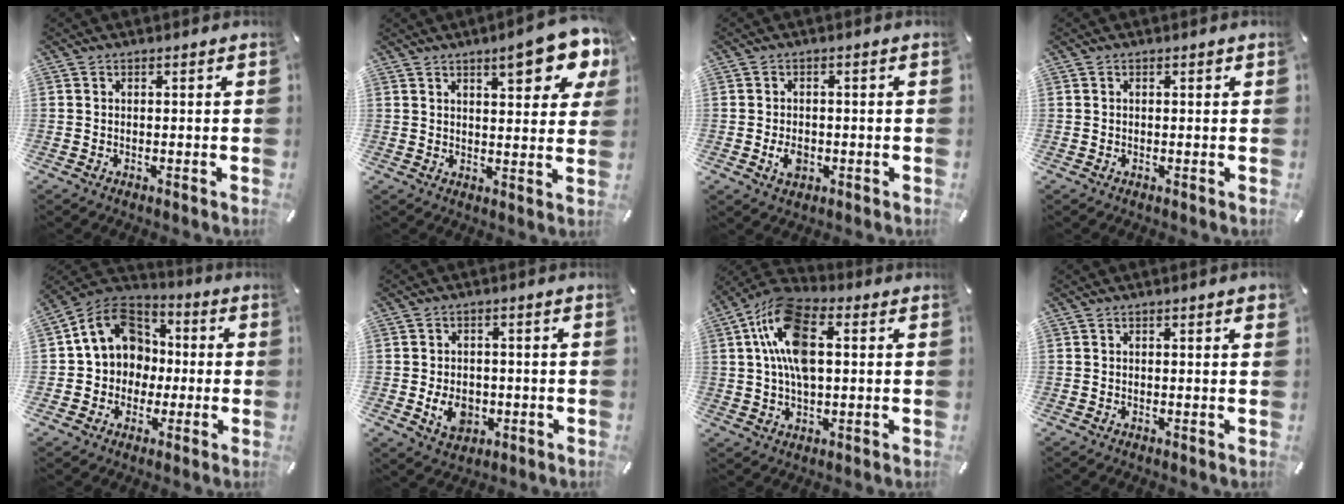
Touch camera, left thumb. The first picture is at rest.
{"total": 12.0, "force": [7.3, 4.1, 8.6], "torque": [-0.113, -0.034, 0.119]}
{"total": 3.8, "force": [-1.0, 2.7, 2.5], "torque": [-0.057, 0.000, -0.020]}
{"total": 0.6, "force": [0.1, 0.4, 0.4], "torque": [-0.008, 0.003, 0.001]}
{"total": 12.7, "force": [0.9, 11.9, 4.5], "torque": [-0.086, 0.006, 0.019]}
{"total": 6.8, "force": [-1.5, 5.2, 4.1], "torque": [-0.072, 0.000, -0.026]}
{"total": 14.0, "force": [3.2, 8.1, 11.0], "torque": [-0.233, 0.006, 0.056]}
{"total": 0.8, "force": [0.4, 0.2, 0.8], "torque": [-0.014, 0.002, 0.005]}